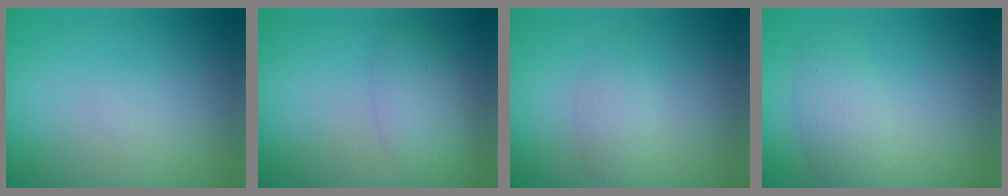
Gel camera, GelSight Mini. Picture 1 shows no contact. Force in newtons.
{"total": 3.0, "press": 3.0, "slide": 0.1}
{"total": 1.5, "press": 1.5, "slide": 0.0}
{"total": 2.8, "press": 2.8, "slide": 0.1}